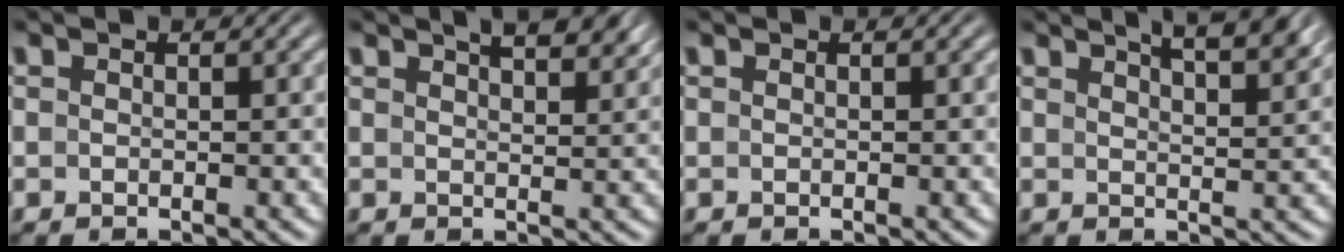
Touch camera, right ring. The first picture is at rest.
{"total": 4.2, "force": [3.2, 0.9, 2.6], "torque": [-0.026, 0.004, 0.051]}
{"total": 0.0}
{"total": 5.8, "force": [4.4, 1.3, 3.6], "torque": [-0.039, 0.009, 0.067]}